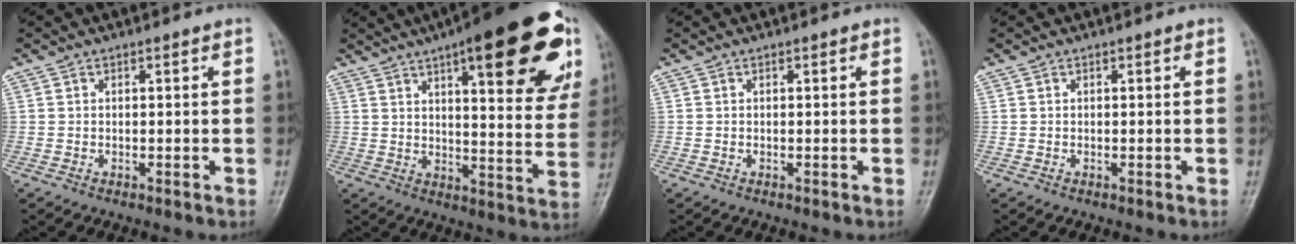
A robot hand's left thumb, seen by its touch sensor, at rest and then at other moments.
{"total": 25.6, "force": [12.9, 7.9, 20.7], "torque": [-0.244, -0.021, 0.172]}
{"total": 0.0}
{"total": 0.0}